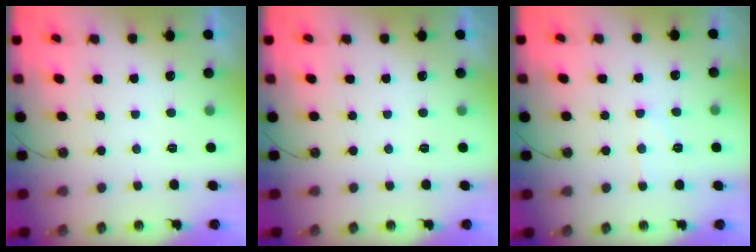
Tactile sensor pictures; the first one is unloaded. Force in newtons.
{"total": 0.0}
{"total": 7.9, "press": 7.9, "slide": 0.7}